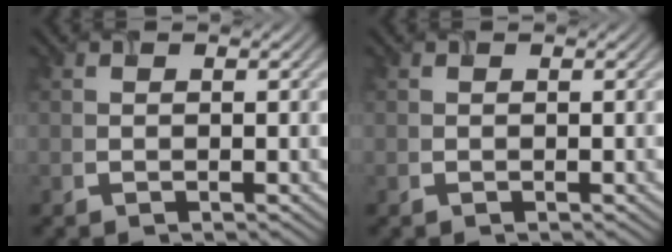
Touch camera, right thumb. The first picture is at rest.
{"total": 0.0}